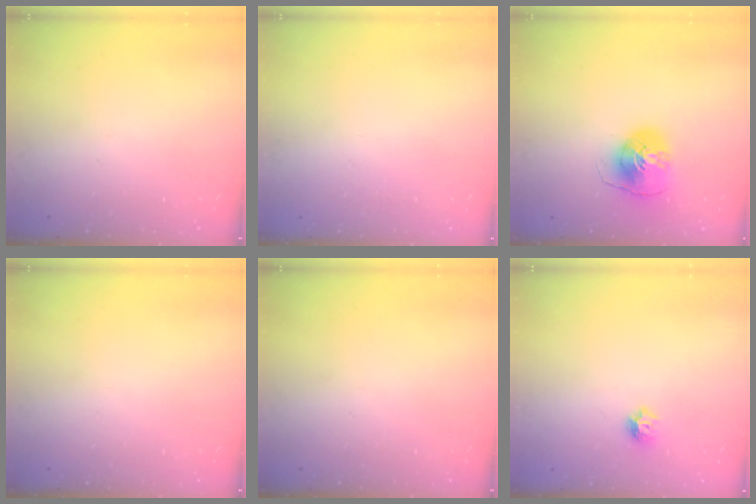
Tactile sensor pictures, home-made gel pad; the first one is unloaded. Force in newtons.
{"total": 0.9, "press": 0.9, "slide": 0.1}
{"total": 8.1, "press": 8.0, "slide": 1.2}
{"total": 0.0}
{"total": 0.0}
{"total": 6.5, "press": 6.5, "slide": 0.7}